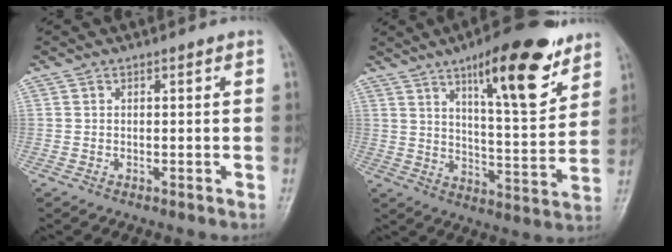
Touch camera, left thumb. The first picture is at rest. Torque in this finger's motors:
{"motor_torque": [1.07, 1.11, 1.61, -1.16, 0.14]}